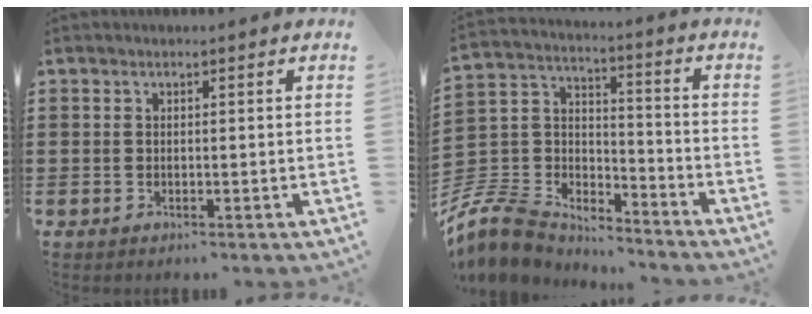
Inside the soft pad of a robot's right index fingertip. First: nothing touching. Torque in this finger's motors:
{"motor_torque": [-2.14, 0.00, -0.71, -0.21]}